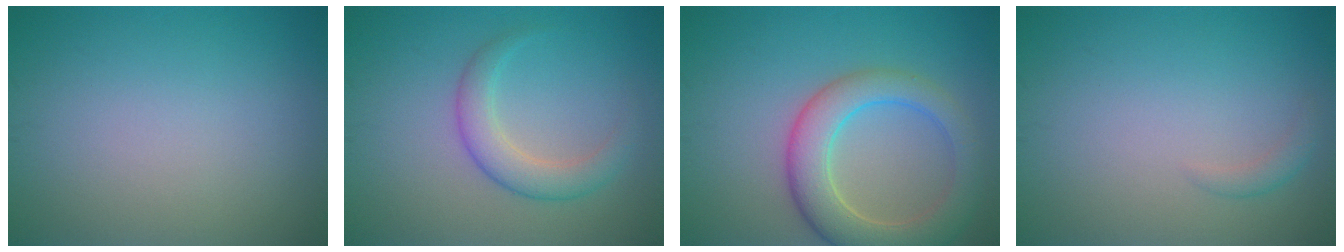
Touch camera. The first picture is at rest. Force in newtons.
{"total": 3.2, "press": 3.2, "slide": 0.1}
{"total": 6.3, "press": 6.3, "slide": 0.5}
{"total": 1.0, "press": 1.0, "slide": 0.0}